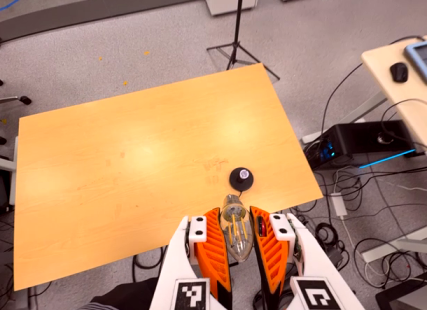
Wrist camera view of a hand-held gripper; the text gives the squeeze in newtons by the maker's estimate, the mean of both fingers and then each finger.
{"total": 21.7, "left": 25.2, "right": 18.3}